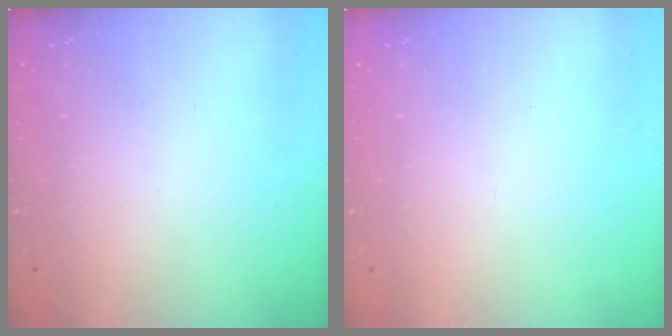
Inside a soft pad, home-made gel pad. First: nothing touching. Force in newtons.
{"total": 0.0}